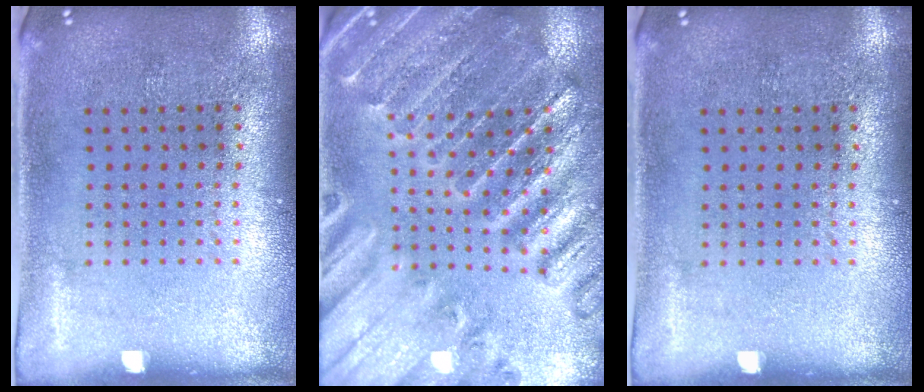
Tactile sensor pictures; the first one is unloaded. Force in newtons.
{"total": 2.7, "press": 2.7, "slide": 0.4}
{"total": 0.0}